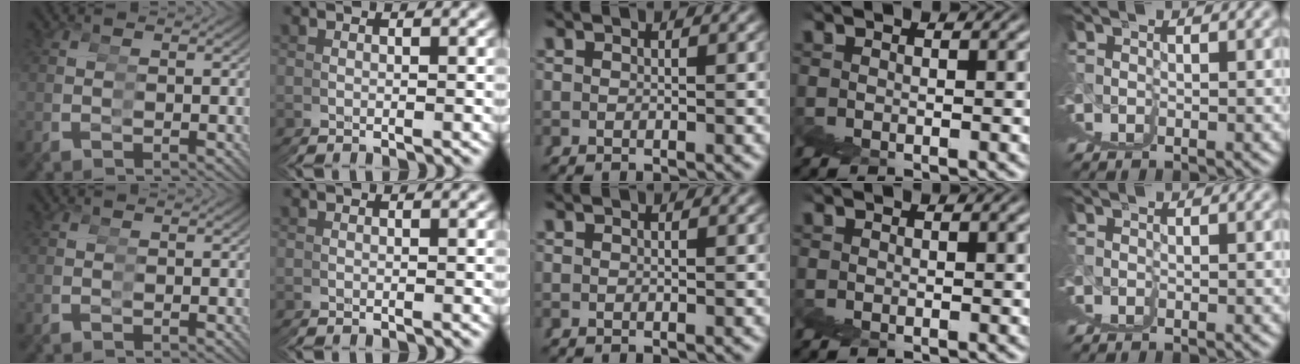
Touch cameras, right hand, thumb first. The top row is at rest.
{}